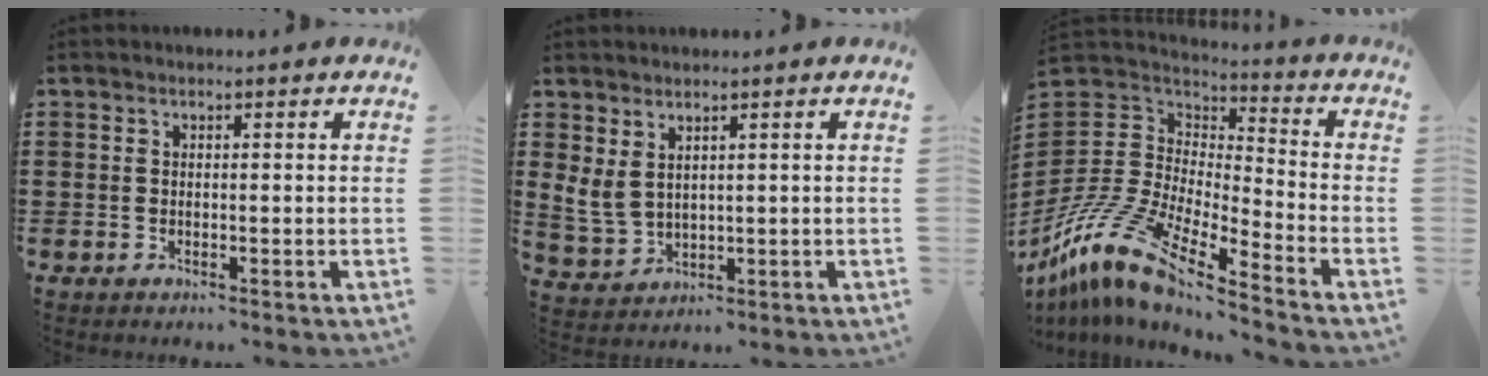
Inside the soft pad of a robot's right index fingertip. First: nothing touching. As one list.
[{"total": 3.2, "force": [1.6, 1.9, 2.0], "torque": [-0.060, -0.001, 0.027]}, {"total": 12.8, "force": [-10.3, 2.9, 7.1], "torque": [-0.184, 0.000, -0.212]}]